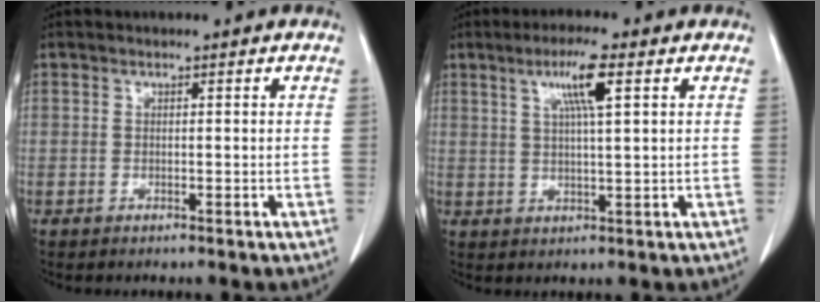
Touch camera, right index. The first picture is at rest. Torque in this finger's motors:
{"motor_torque": [0.83, 0.44, 0.18, 0.06]}